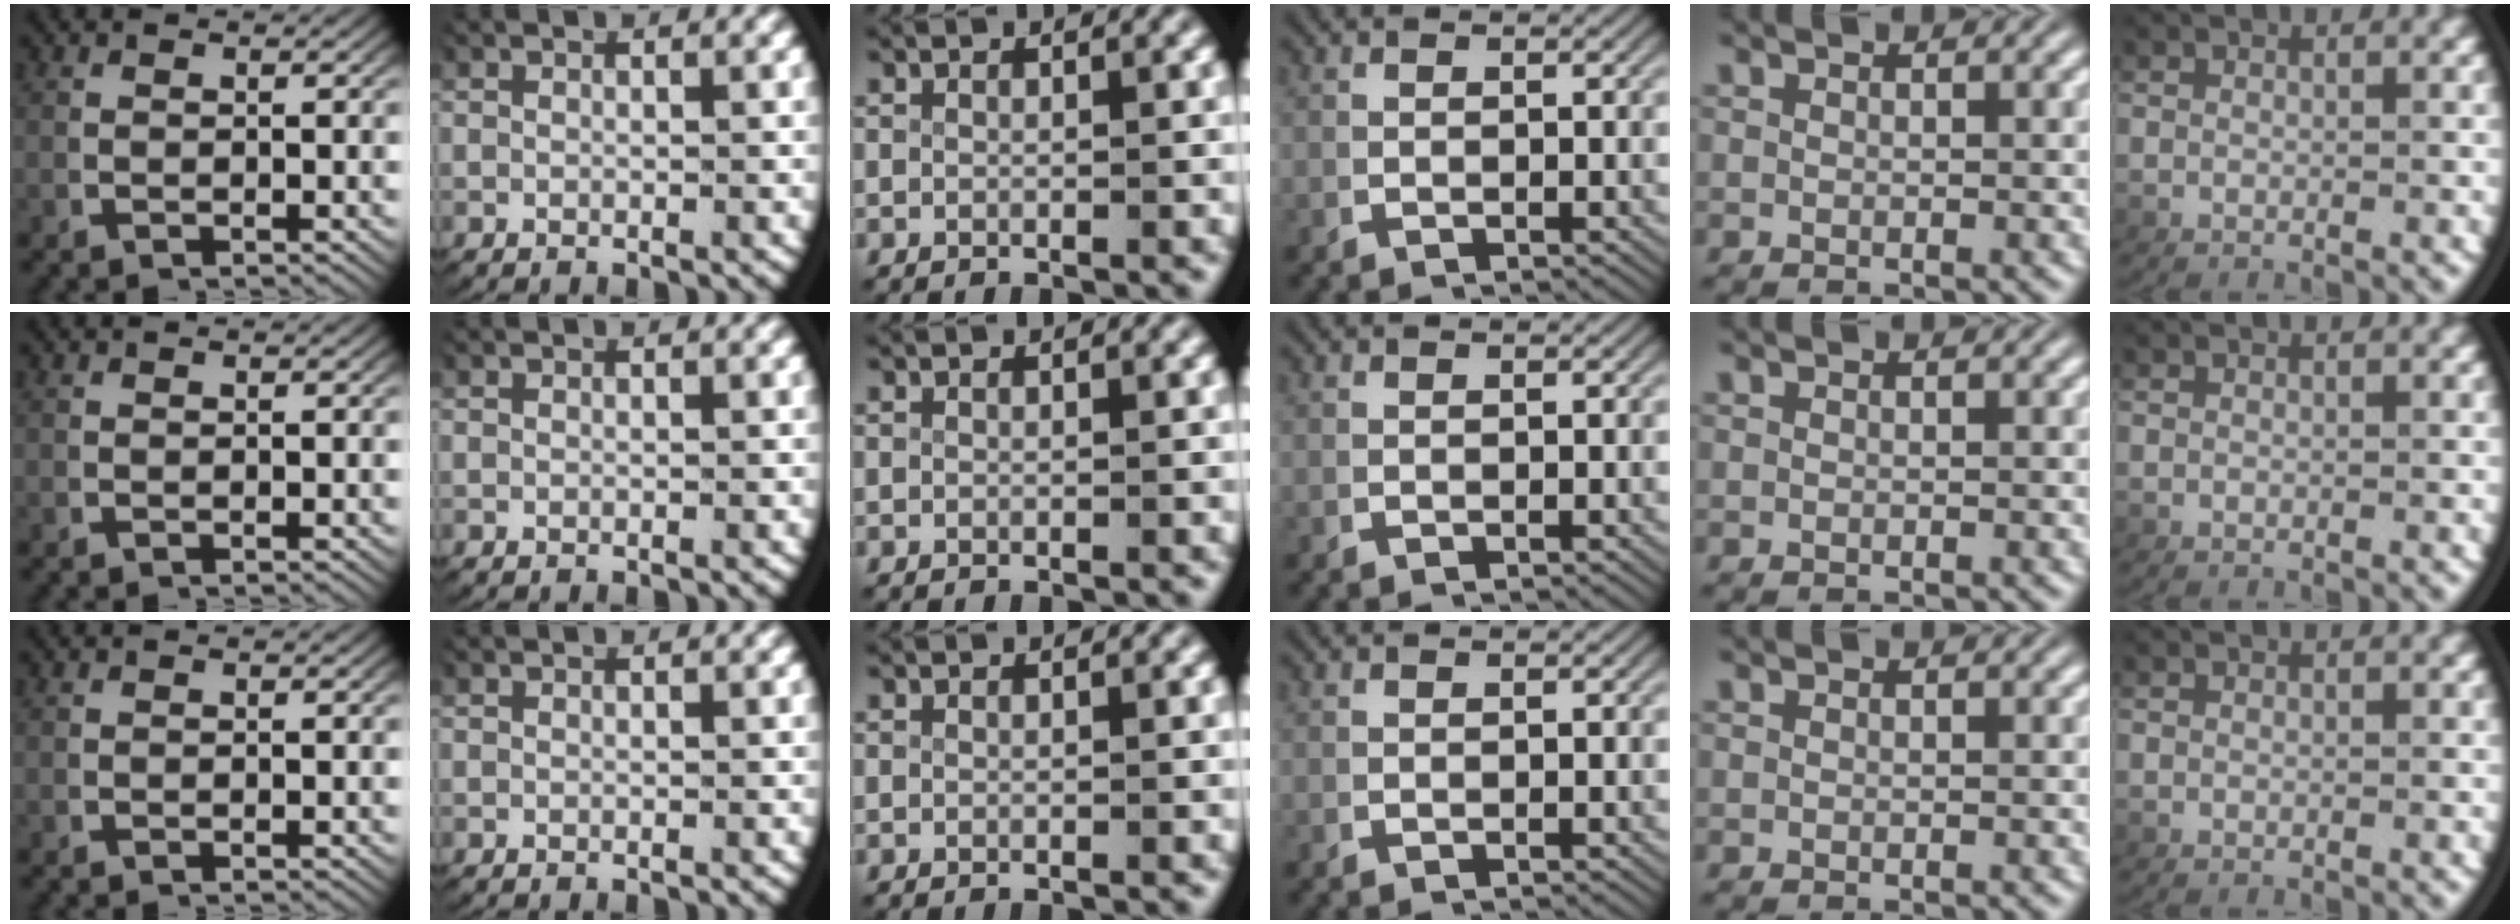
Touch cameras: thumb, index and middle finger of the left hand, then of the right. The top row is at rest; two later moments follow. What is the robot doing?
{"motion": "lift_and_place", "object": "coat"}